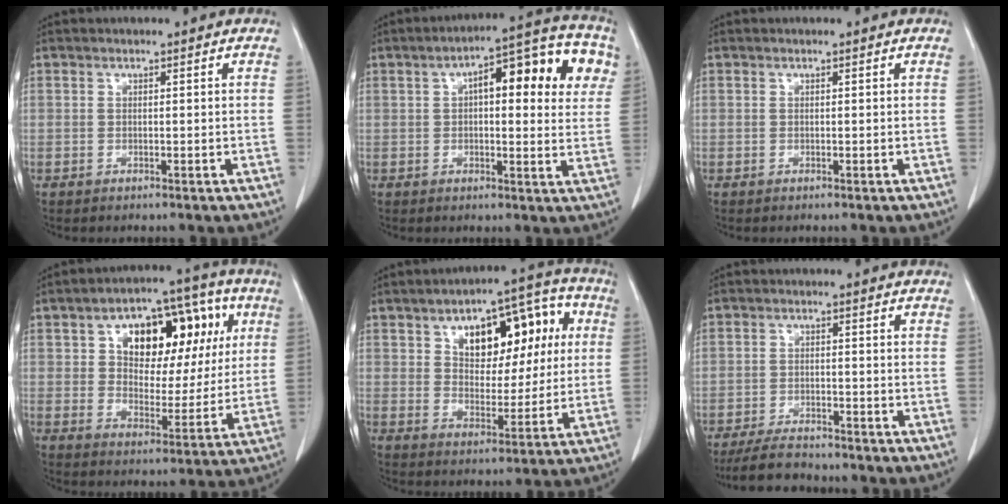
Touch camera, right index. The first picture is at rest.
{"total": 15.3, "force": [4.6, 5.0, 13.7], "torque": [-0.176, 0.040, 0.053]}
{"total": 0.0}
{"total": 18.4, "force": [6.0, 10.3, 14.0], "torque": [-0.208, 0.046, 0.094]}
{"total": 14.8, "force": [4.7, 7.9, 11.6], "torque": [-0.155, 0.040, 0.077]}
{"total": 5.7, "force": [-5.3, 1.5, 1.6], "torque": [-0.031, -0.015, -0.091]}